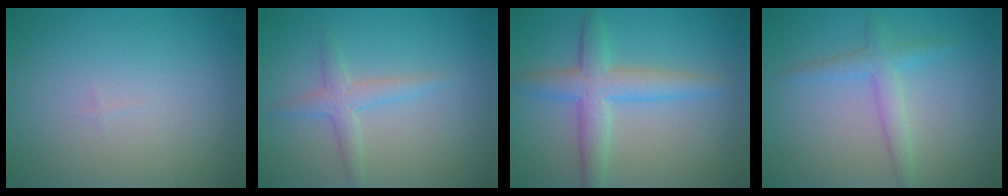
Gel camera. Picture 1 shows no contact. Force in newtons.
{"total": 2.1, "press": 2.1, "slide": 0.1}
{"total": 4.3, "press": 4.3, "slide": 0.1}
{"total": 2.2, "press": 2.2, "slide": 0.1}